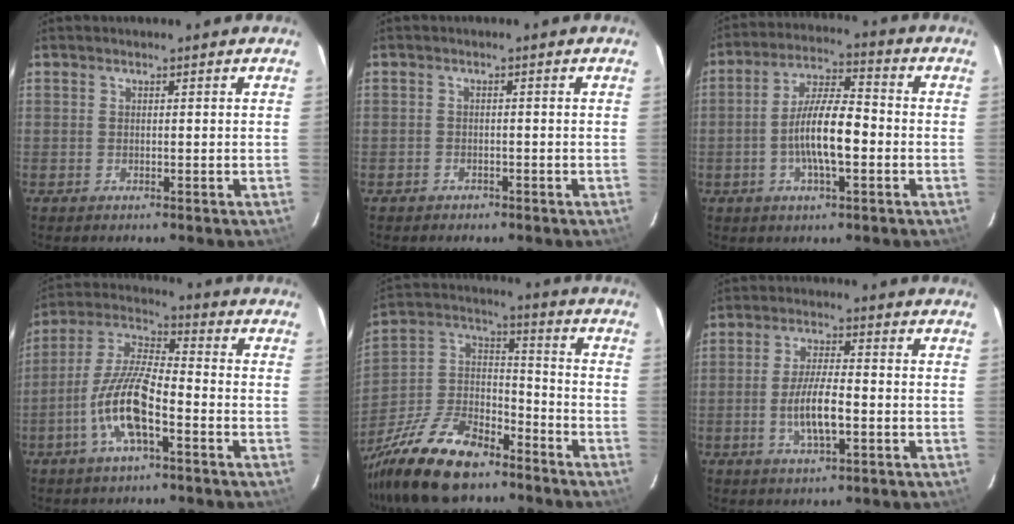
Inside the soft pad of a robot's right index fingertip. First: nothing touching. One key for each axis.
{"total": 1.8, "fx": -1.2, "fy": 1.3, "fz": 0.1, "tx": -0.007, "ty": 0.005, "tz": -0.019}
{"total": 10.8, "fx": -2.4, "fy": 2.9, "fz": 10.1, "tx": -0.195, "ty": 0.007, "tz": -0.046}
{"total": 12.5, "fx": -5.2, "fy": 3.4, "fz": 10.9, "tx": -0.231, "ty": 0.000, "tz": -0.103}
{"total": 21.9, "fx": -15.2, "fy": 10.3, "fz": 11.9, "tx": -0.265, "ty": 0.010, "tz": -0.266}
{"total": 8.1, "fx": -2.0, "fy": 2.1, "fz": 7.5, "tx": -0.148, "ty": -0.002, "tz": -0.037}